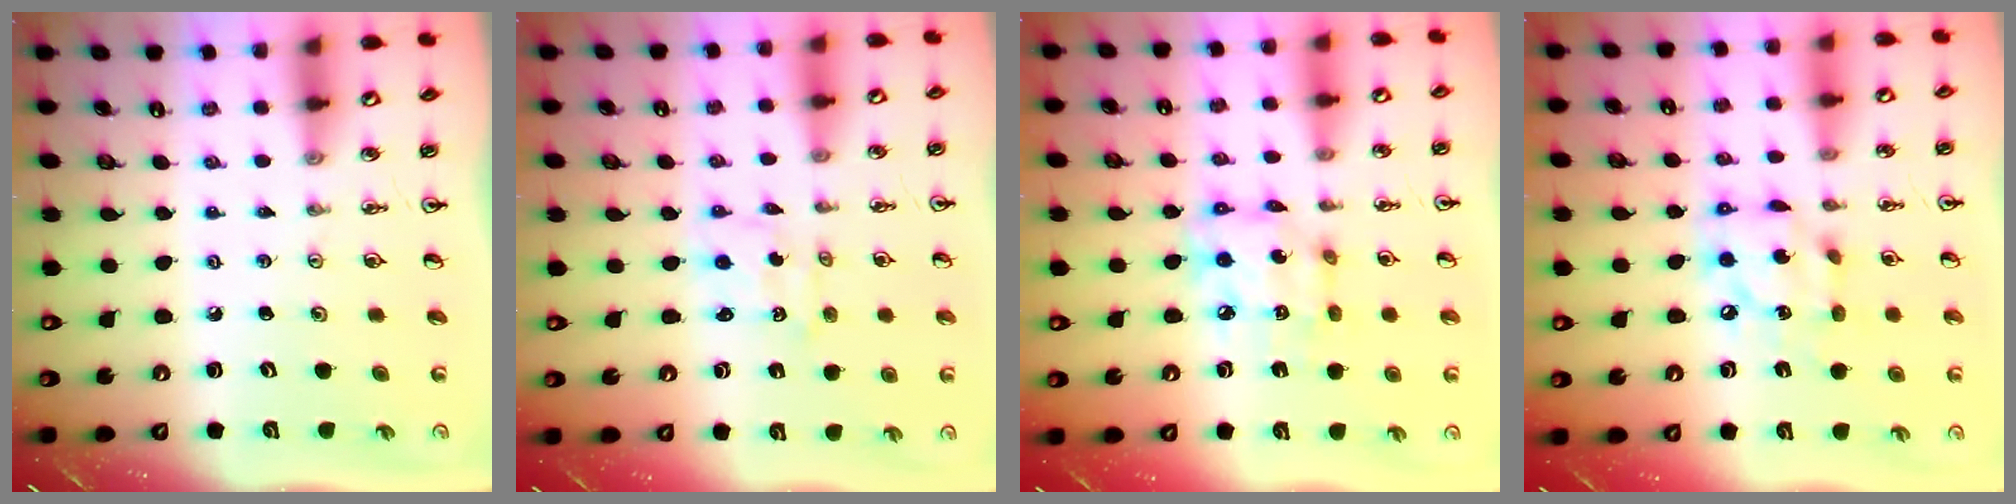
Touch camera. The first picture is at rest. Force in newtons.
{"total": 1.0, "press": 0.9, "slide": 0.5}
{"total": 10.2, "press": 10.1, "slide": 0.7}
{"total": 12.8, "press": 12.7, "slide": 0.9}